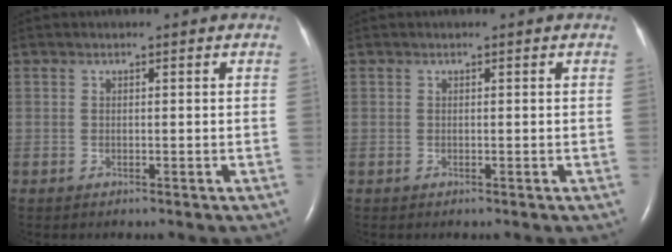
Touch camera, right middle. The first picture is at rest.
{"total": 0.0}